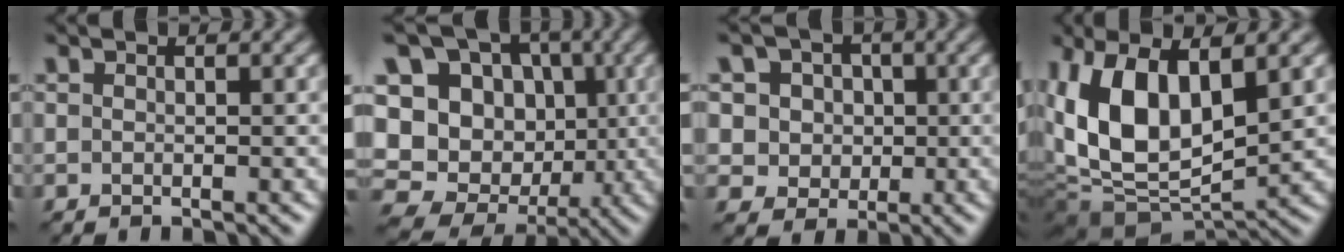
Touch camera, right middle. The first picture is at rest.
{"total": 16.5, "force": [1.2, 14.9, 6.9], "torque": [-0.186, 0.021, 0.017]}
{"total": 7.0, "force": [2.4, 6.0, 2.7], "torque": [-0.045, 0.021, 0.024]}
{"total": 11.0, "force": [2.0, 5.9, 9.1], "torque": [-0.197, -0.010, 0.038]}